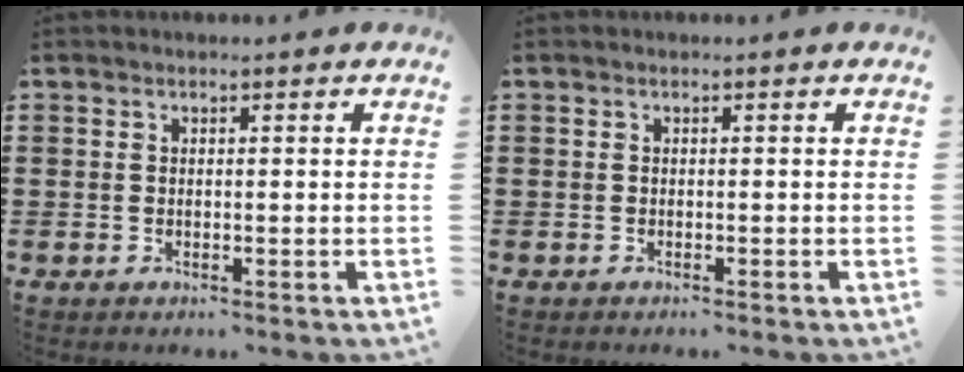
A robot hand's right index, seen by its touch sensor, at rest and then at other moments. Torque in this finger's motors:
{"motor_torque": [-0.17, 0.16, 0.00, 0.00]}